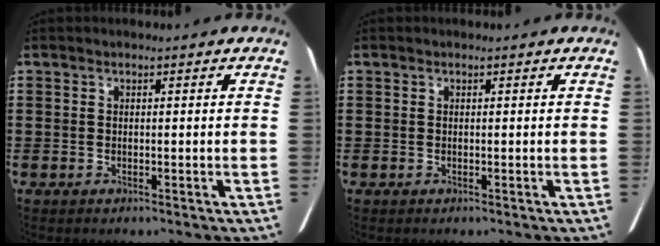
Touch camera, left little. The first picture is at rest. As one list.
[{"total": 0.0}]